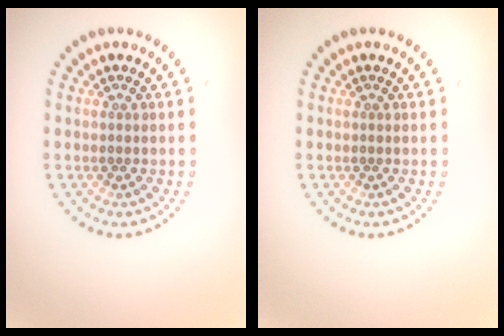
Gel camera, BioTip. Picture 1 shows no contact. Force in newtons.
{"total": 0.0}